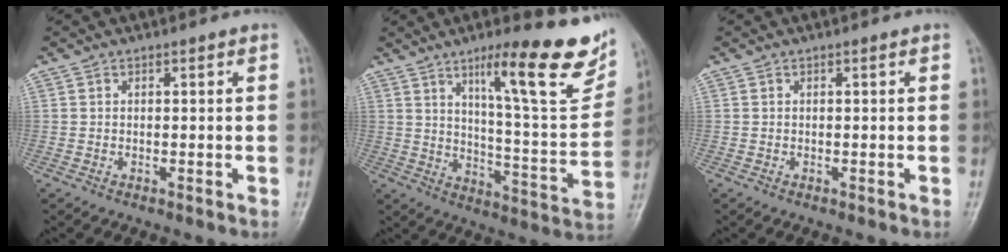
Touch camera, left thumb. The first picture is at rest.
{"total": 21.0, "force": [12.1, 4.2, 16.6], "torque": [-0.194, -0.055, 0.182]}
{"total": 0.0}